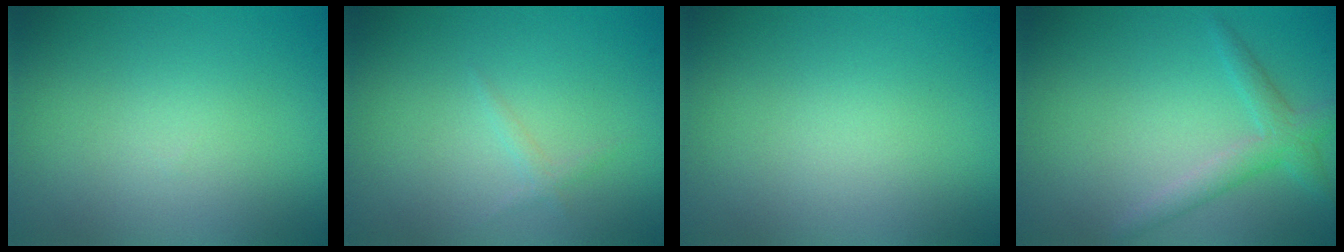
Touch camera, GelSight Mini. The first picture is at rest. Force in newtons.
{"total": 0.7, "press": 0.7, "slide": 0.0}
{"total": 0.0}
{"total": 2.4, "press": 2.4, "slide": 0.2}